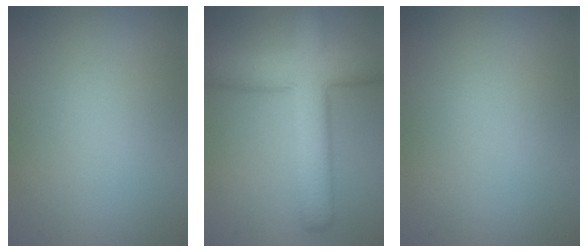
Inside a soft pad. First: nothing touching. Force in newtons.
{"total": 8.2, "press": 8.1, "slide": 0.4}
{"total": 0.0}